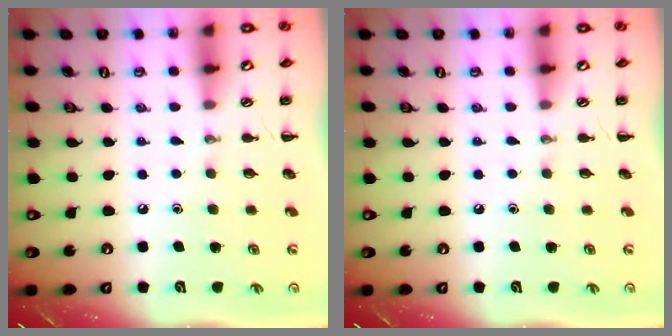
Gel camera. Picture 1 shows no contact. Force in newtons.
{"total": 0.0}